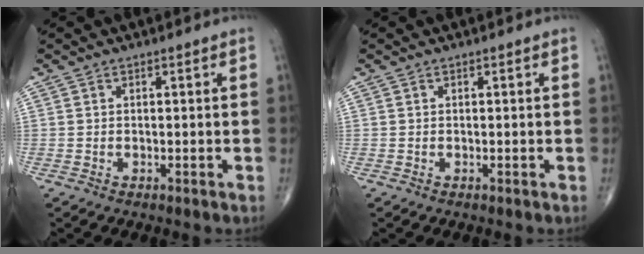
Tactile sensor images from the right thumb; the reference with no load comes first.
{"total": 0.0}